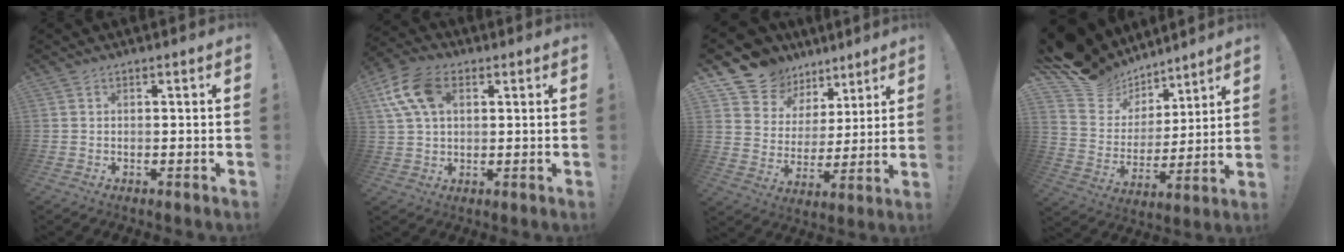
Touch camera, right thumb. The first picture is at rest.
{"total": 13.3, "force": [4.4, 8.5, 9.2], "torque": [-0.176, 0.000, 0.087]}
{"total": 11.6, "force": [8.4, 7.8, 1.4], "torque": [-0.029, -0.069, 0.167]}
{"total": 12.9, "force": [9.0, 8.9, 2.6], "torque": [-0.057, -0.073, 0.178]}